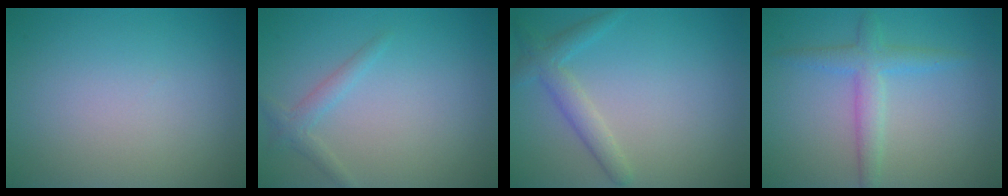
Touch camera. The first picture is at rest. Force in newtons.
{"total": 1.5, "press": 1.5, "slide": 0.1}
{"total": 2.5, "press": 2.5, "slide": 0.1}
{"total": 2.8, "press": 2.8, "slide": 0.1}